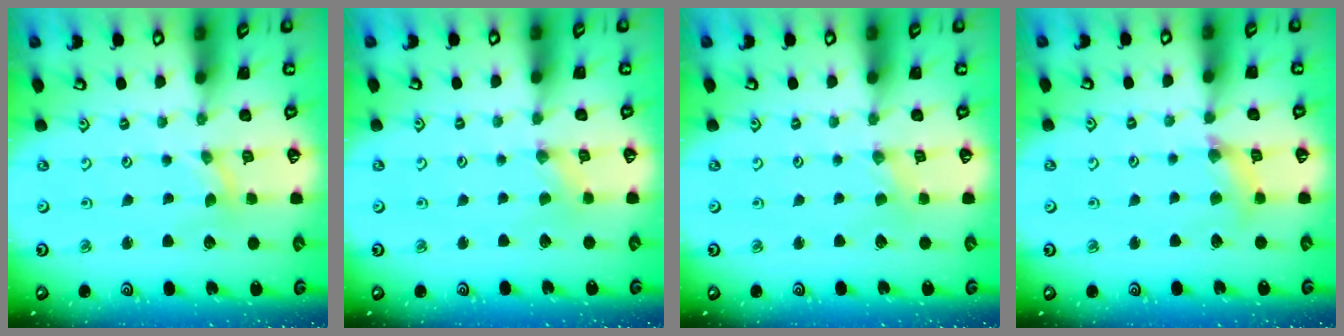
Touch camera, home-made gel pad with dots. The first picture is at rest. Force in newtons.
{"total": 0.8, "press": 0.8, "slide": 0.2}
{"total": 0.0}
{"total": 6.7, "press": 6.7, "slide": 0.6}